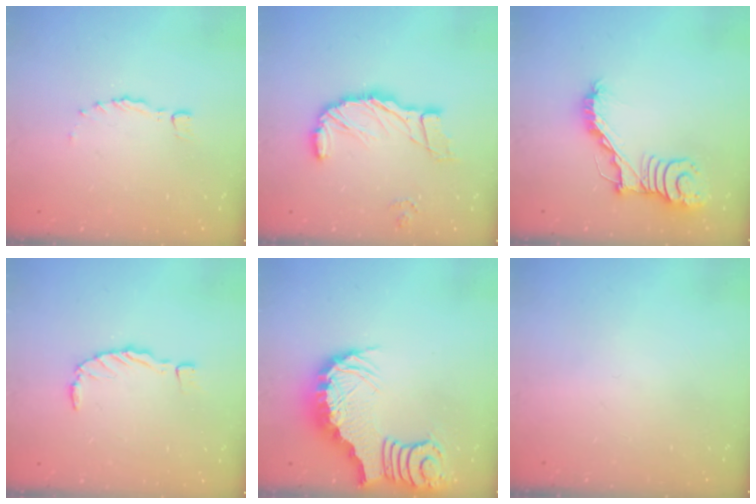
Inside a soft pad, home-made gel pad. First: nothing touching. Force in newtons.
{"total": 13.5, "press": 13.4, "slide": 2.0}
{"total": 15.5, "press": 15.4, "slide": 0.4}
{"total": 0.0}
{"total": 3.9, "press": 3.8, "slide": 0.7}
{"total": 0.0}